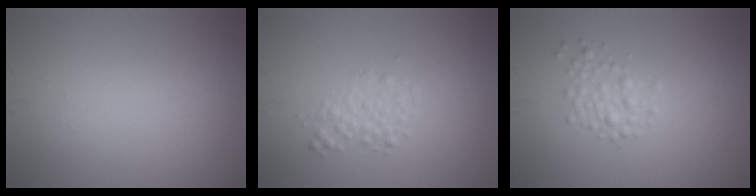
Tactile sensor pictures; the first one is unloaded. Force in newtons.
{"total": 1.5, "press": 1.5, "slide": 0.0}
{"total": 1.8, "press": 1.8, "slide": 0.0}